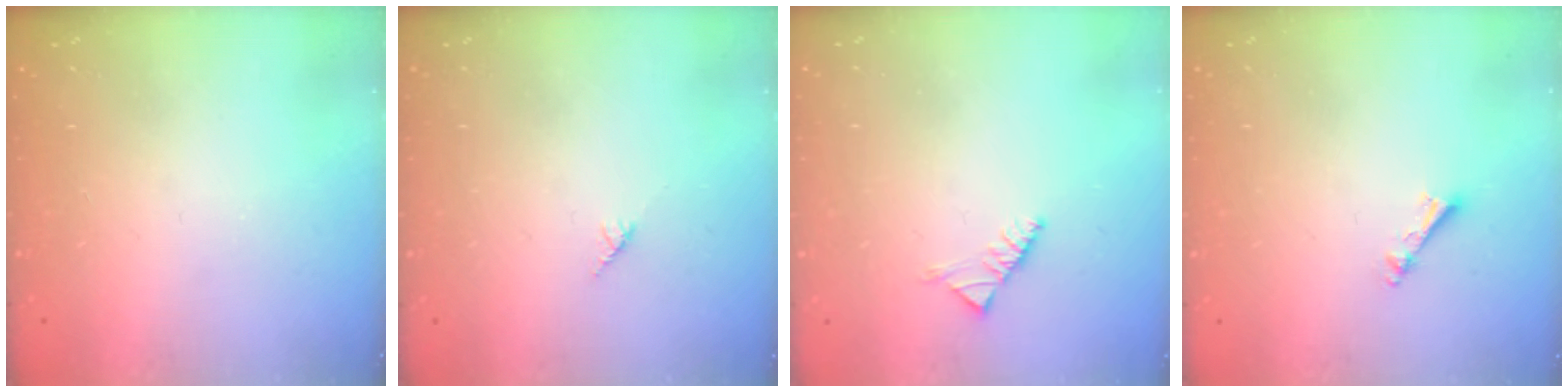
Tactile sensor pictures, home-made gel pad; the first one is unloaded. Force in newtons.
{"total": 2.7, "press": 2.7, "slide": 0.2}
{"total": 2.6, "press": 2.5, "slide": 0.8}
{"total": 3.3, "press": 3.3, "slide": 0.1}